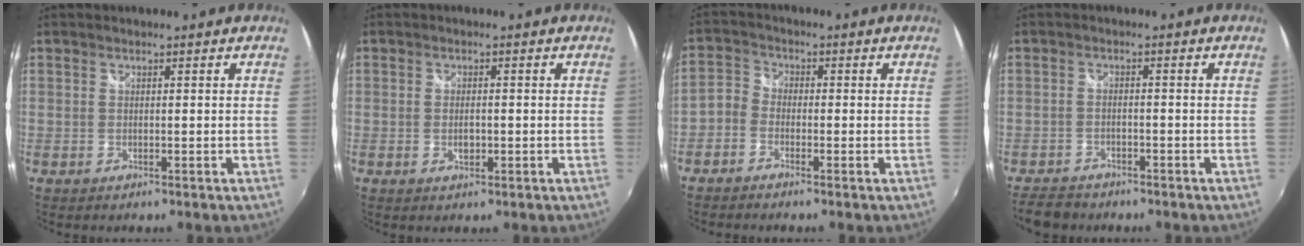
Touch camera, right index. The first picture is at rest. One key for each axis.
{"total": 2.3, "fx": -0.5, "fy": 1.3, "fz": 1.8, "tx": -0.031, "ty": -0.002, "tz": -0.009}
{"total": 3.3, "fx": -2.1, "fy": 2.3, "fz": 1.1, "tx": -0.030, "ty": 0.010, "tz": -0.049}
{"total": 6.2, "fx": -5.3, "fy": 2.7, "fz": 1.9, "tx": -0.058, "ty": -0.005, "tz": -0.087}